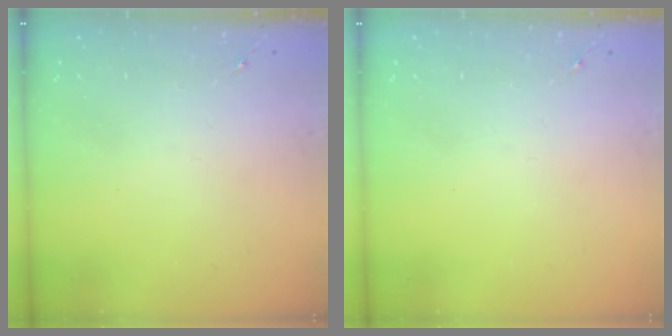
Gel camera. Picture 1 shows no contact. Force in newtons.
{"total": 0.0}